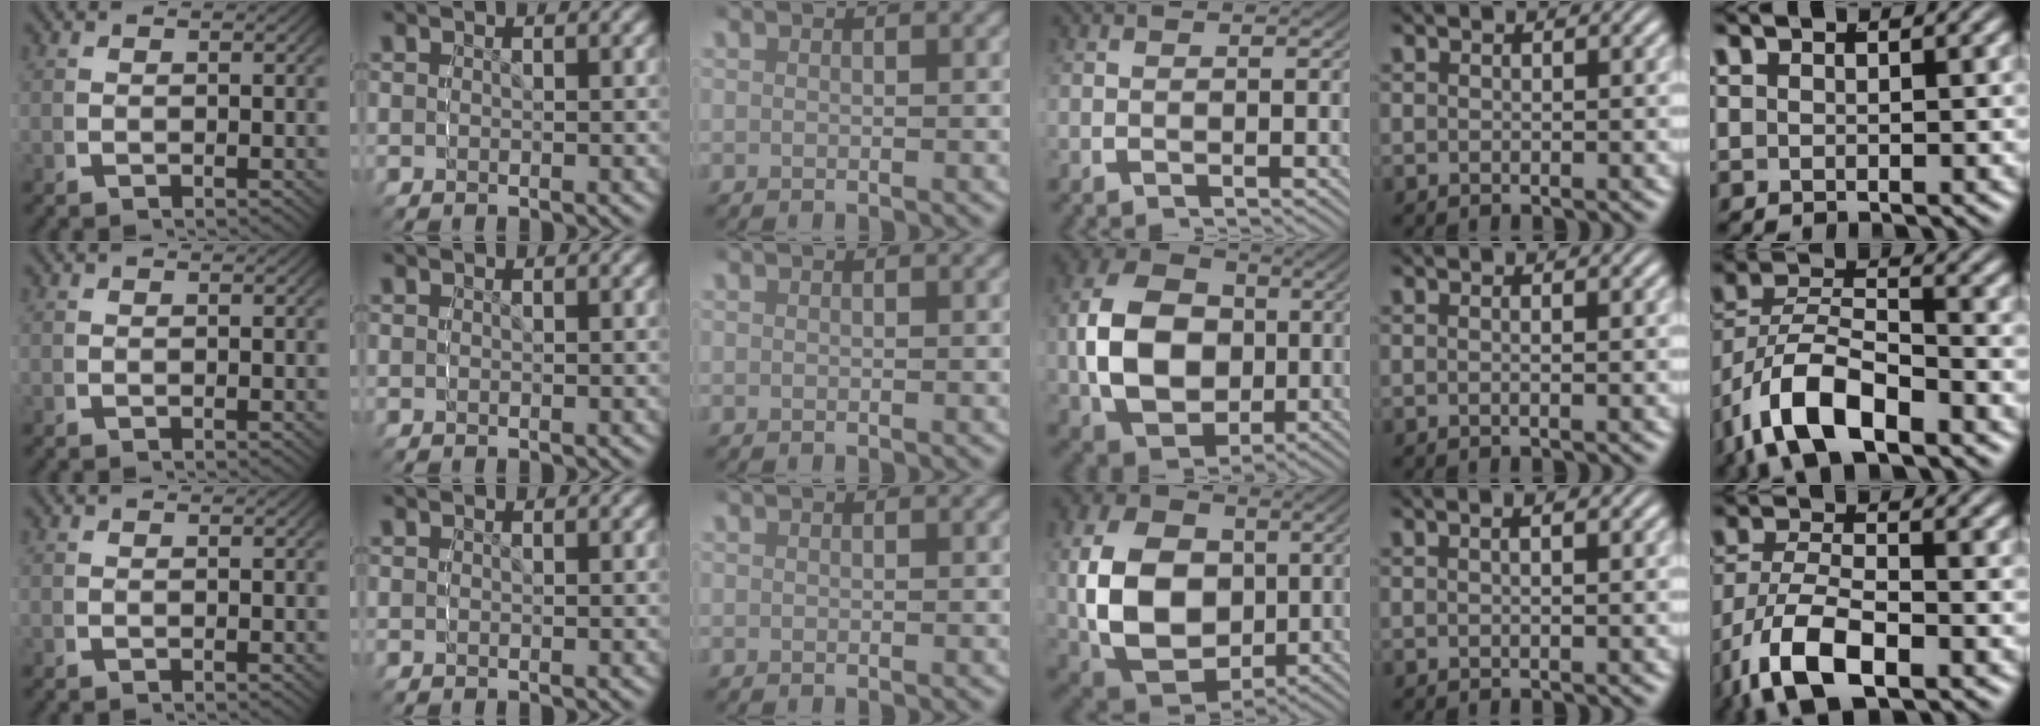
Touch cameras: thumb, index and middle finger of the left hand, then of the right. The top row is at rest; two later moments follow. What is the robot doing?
{"motion": "grasp_and_lifting", "object": "cloth"}